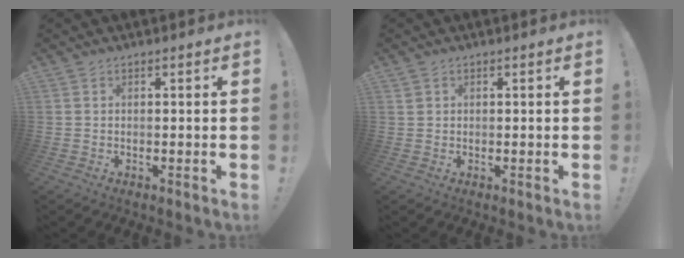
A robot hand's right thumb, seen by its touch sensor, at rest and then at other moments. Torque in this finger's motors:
{"motor_torque": [-0.60, 0.07, -0.18, 0.11, 0.00]}